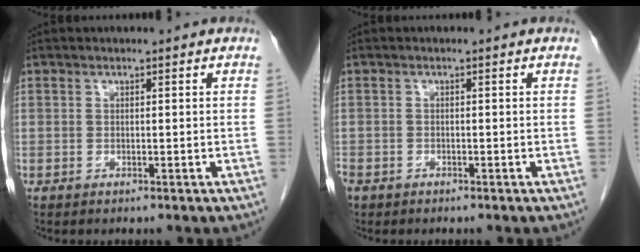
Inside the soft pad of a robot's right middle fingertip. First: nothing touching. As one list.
[{"total": 2.8, "force": [-2.0, 1.8, 1.0], "torque": [-0.032, -0.005, -0.038]}]